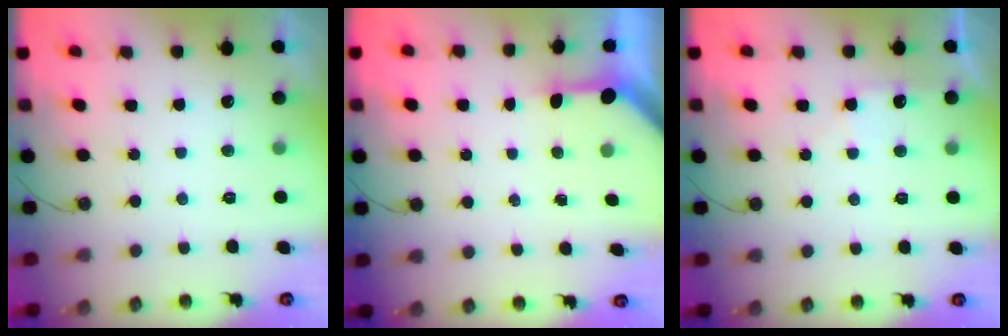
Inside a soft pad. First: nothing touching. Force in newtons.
{"total": 3.1, "press": 3.1, "slide": 0.2}
{"total": 5.3, "press": 5.2, "slide": 0.7}